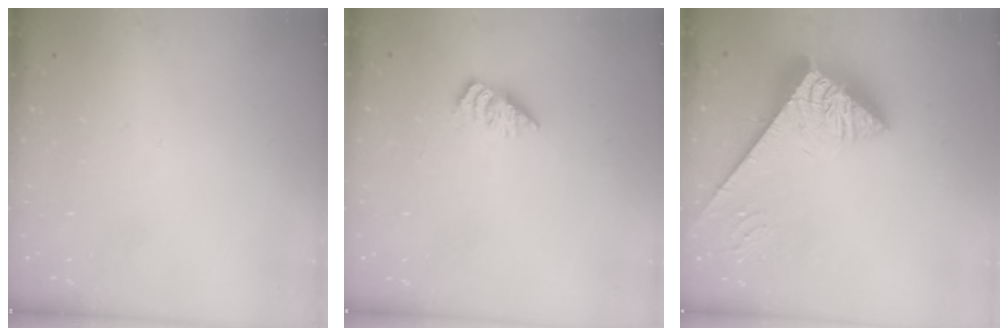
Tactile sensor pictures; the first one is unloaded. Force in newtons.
{"total": 1.7, "press": 1.7, "slide": 0.2}
{"total": 6.3, "press": 6.3, "slide": 0.8}